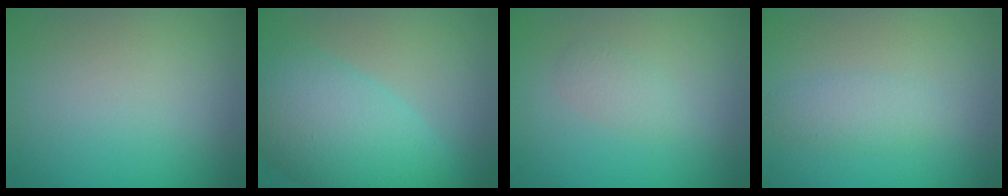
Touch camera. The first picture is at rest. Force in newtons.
{"total": 8.4, "press": 8.4, "slide": 0.3}
{"total": 1.2, "press": 1.2, "slide": 0.0}
{"total": 1.8, "press": 1.8, "slide": 0.1}